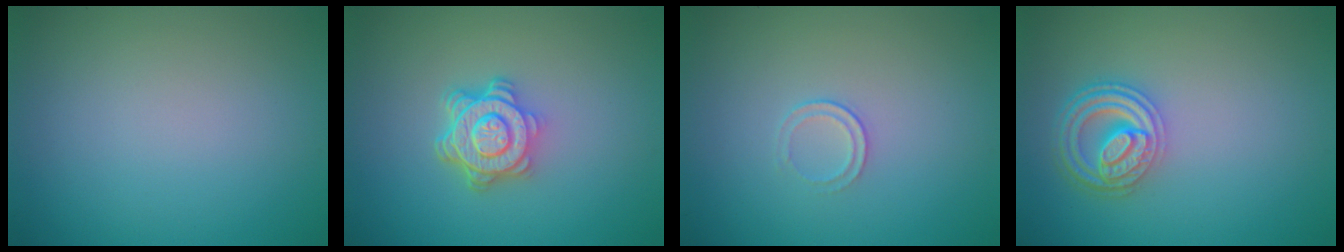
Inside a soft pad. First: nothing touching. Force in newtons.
{"total": 4.8, "press": 3.7, "slide": 3.0}
{"total": 1.0, "press": 0.5, "slide": 0.9}
{"total": 4.5, "press": 4.0, "slide": 2.1}